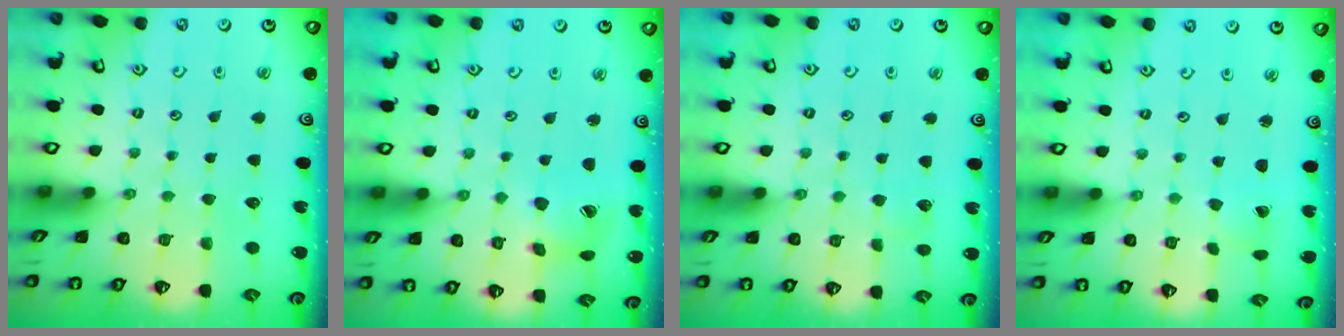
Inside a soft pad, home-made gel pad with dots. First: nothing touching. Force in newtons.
{"total": 9.1, "press": 9.0, "slide": 1.2}
{"total": 2.9, "press": 2.9, "slide": 0.4}
{"total": 1.0, "press": 1.0, "slide": 0.0}